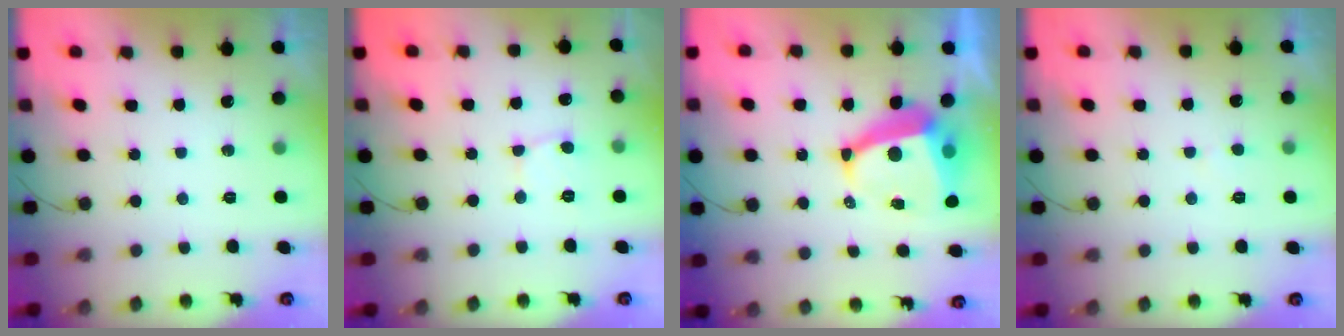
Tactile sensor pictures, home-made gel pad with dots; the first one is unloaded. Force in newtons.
{"total": 3.0, "press": 3.0, "slide": 0.3}
{"total": 9.3, "press": 9.3, "slide": 1.0}
{"total": 2.1, "press": 2.1, "slide": 0.2}